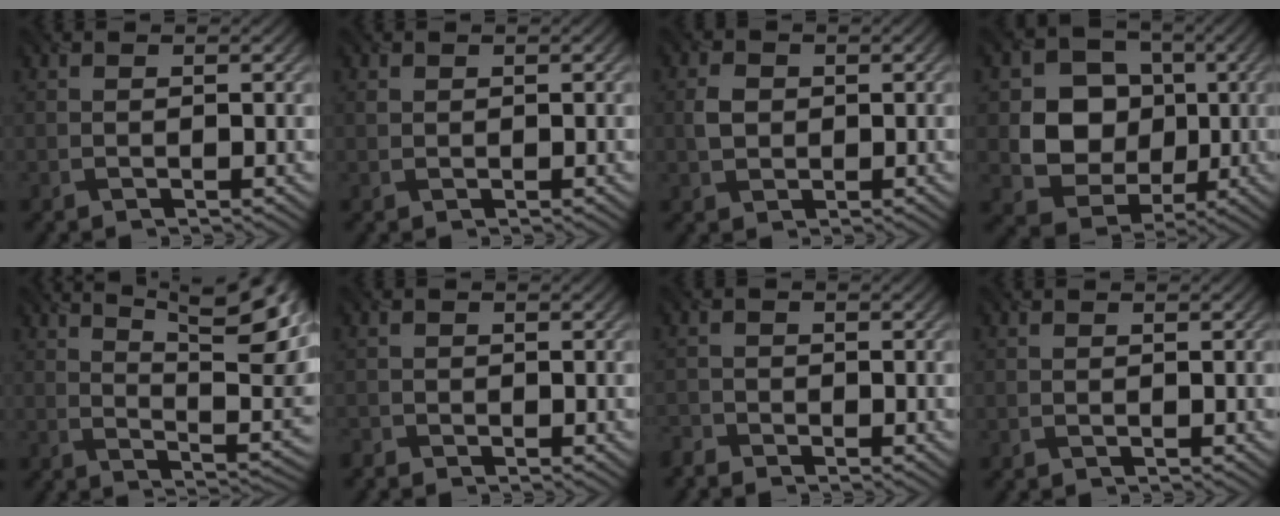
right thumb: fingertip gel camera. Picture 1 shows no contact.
{"total": 0.5, "force": [0.2, 0.5, 0.1], "torque": [-0.008, -0.003, 0.006]}
{"total": 2.4, "force": [0.2, 2.0, 1.4], "torque": [-0.033, 0.001, 0.001]}
{"total": 9.4, "force": [0.5, 8.2, 4.5], "torque": [-0.095, -0.005, -0.001]}
{"total": 16.2, "force": [9.0, 4.6, 12.7], "torque": [-0.175, 0.023, 0.130]}
{"total": 1.1, "force": [-1.0, 0.5, -0.1], "torque": [0.004, 0.001, -0.025]}
{"total": 1.8, "force": [-1.8, 0.5, 0.1], "torque": [-0.004, -0.001, -0.045]}
{"total": 0.0}